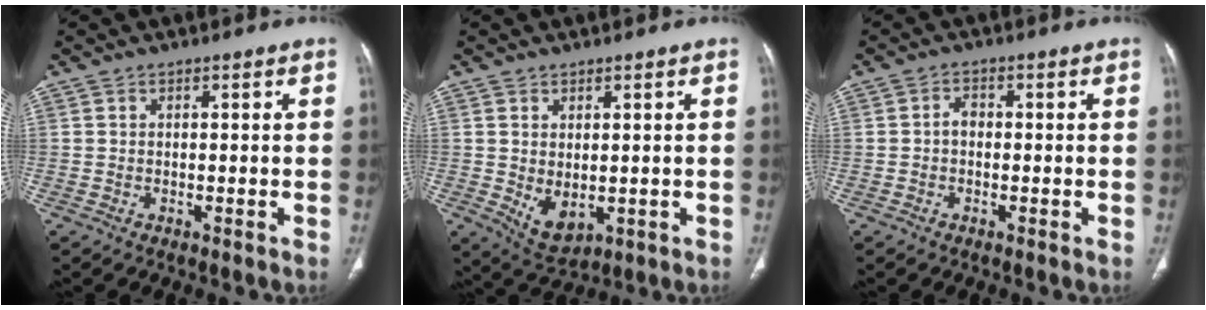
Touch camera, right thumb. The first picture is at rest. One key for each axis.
{"total": 5.6, "fx": -0.4, "fy": 3.5, "fz": 4.4, "tx": -0.067, "ty": -0.009, "tz": 0.014}
{"total": 2.0, "fx": -0.3, "fy": 1.4, "fz": 1.3, "tx": -0.011, "ty": 0.010, "tz": -0.010}